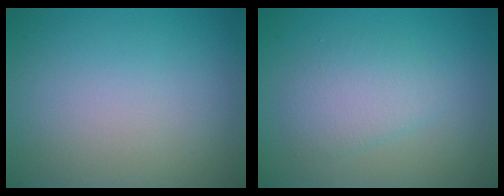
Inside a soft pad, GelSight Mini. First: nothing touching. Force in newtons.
{"total": 2.7, "press": 2.7, "slide": 0.1}